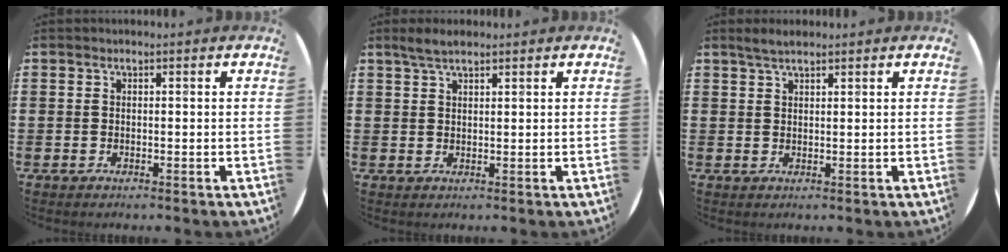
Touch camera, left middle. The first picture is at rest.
{"total": 2.6, "force": [2.1, 0.5, 1.4], "torque": [-0.030, 0.004, 0.038]}
{"total": 2.1, "force": [1.8, 0.4, 1.1], "torque": [-0.024, 0.004, 0.032]}